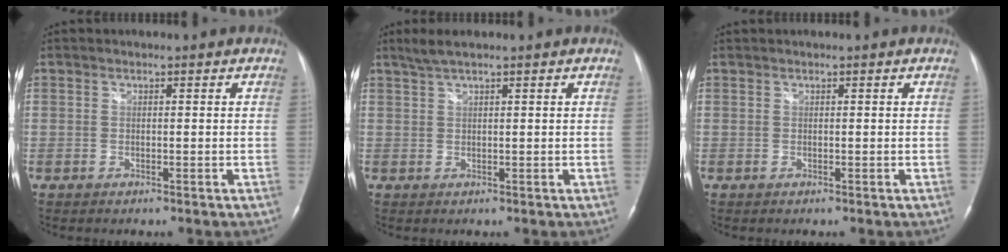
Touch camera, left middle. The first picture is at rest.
{"total": 2.6, "force": [2.1, 0.1, 1.6], "torque": [-0.039, 0.007, 0.042]}
{"total": 0.0}